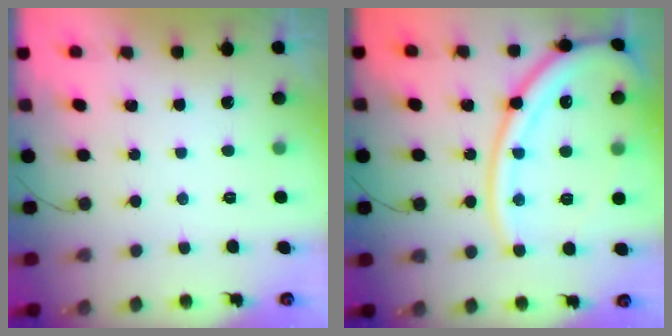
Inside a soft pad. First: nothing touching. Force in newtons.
{"total": 18.9, "press": 18.8, "slide": 1.9}